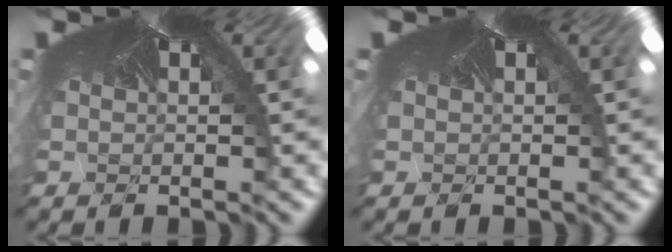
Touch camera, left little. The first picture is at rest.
{"total": 0.0}